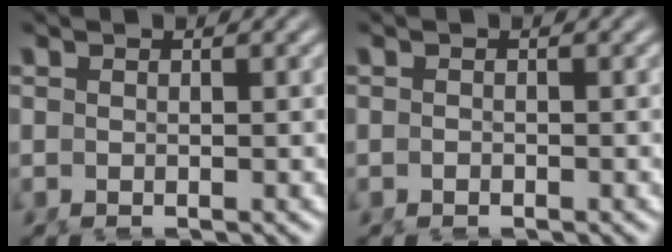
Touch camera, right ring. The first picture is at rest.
{"total": 0.7, "force": [-0.6, -0.5, -0.1], "torque": [0.000, -0.008, -0.006]}